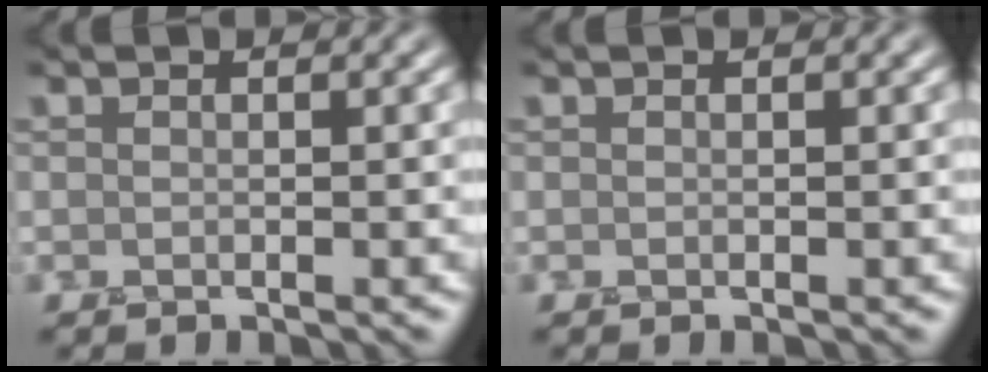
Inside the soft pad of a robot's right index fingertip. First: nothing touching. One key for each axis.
{"total": 0.0}